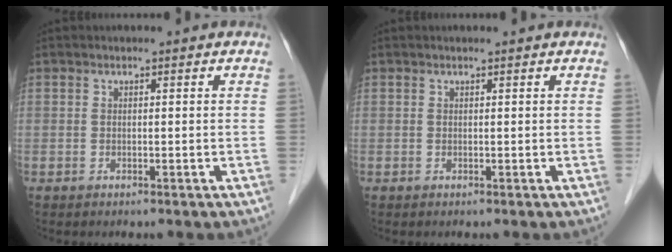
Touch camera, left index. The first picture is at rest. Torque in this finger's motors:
{"motor_torque": [-0.28, -0.22, 0.03, -0.01]}